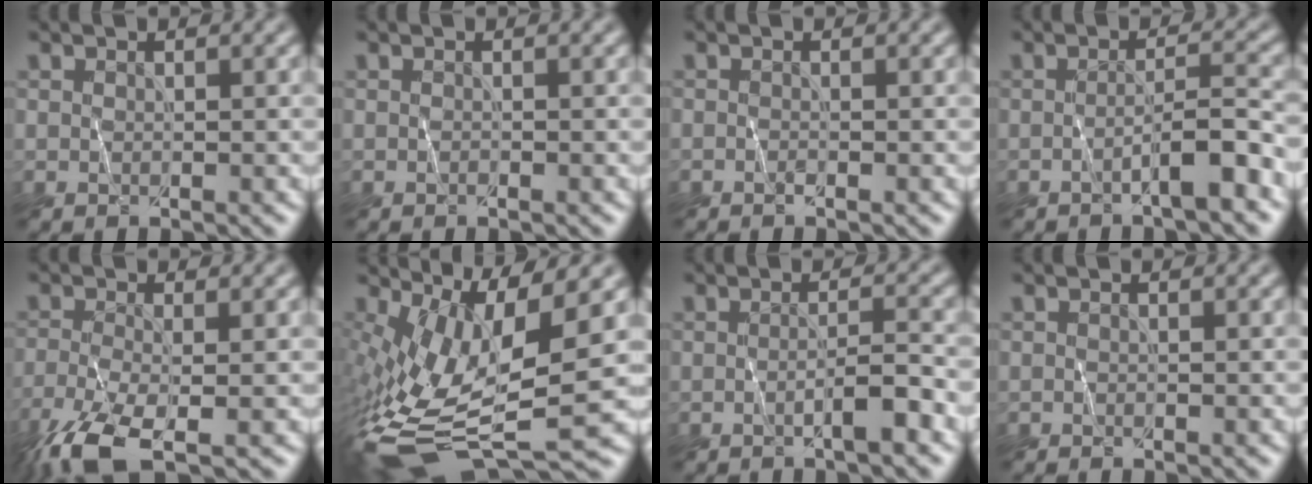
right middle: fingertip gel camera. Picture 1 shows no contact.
{"total": 0.0}
{"total": 0.0}
{"total": 3.1, "force": [-1.4, 0.4, 2.7], "torque": [-0.042, 0.012, -0.029]}
{"total": 6.3, "force": [-3.8, 2.0, 4.7], "torque": [-0.110, -0.018, -0.080]}
{"total": 13.4, "force": [-1.0, 4.7, 12.5], "torque": [-0.265, -0.015, -0.003]}
{"total": 2.1, "force": [-0.8, 0.2, 2.0], "torque": [-0.031, 0.002, -0.018]}
{"total": 0.0}